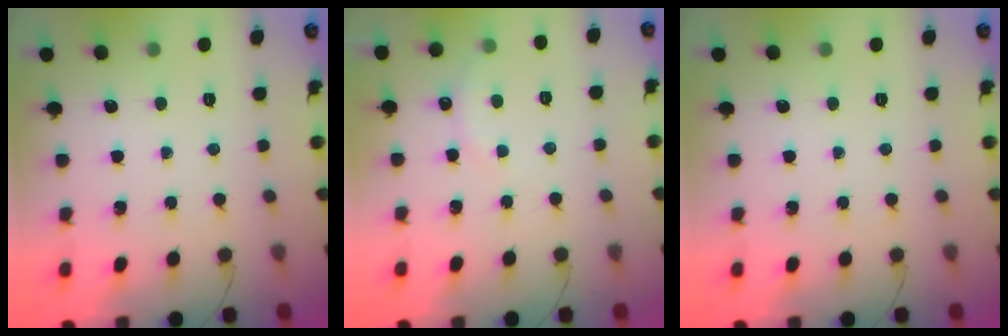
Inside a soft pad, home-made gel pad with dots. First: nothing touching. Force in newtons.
{"total": 5.7, "press": 5.6, "slide": 1.2}
{"total": 0.0}